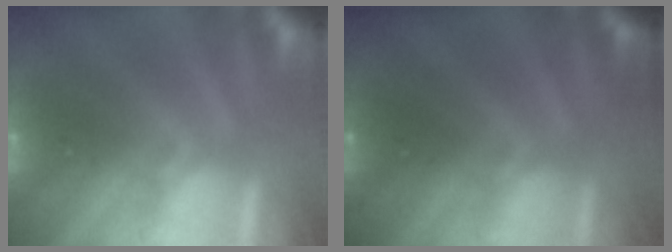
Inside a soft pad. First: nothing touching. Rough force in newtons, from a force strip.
{"total": 1.6}